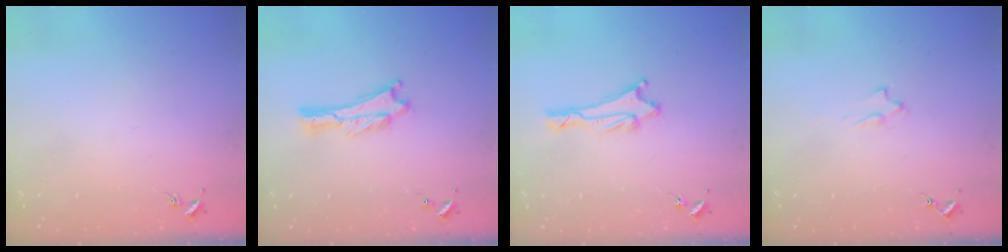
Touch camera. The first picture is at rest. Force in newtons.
{"total": 0.0}
{"total": 1.3, "press": 1.3, "slide": 0.1}
{"total": 2.0, "press": 2.0, "slide": 0.4}